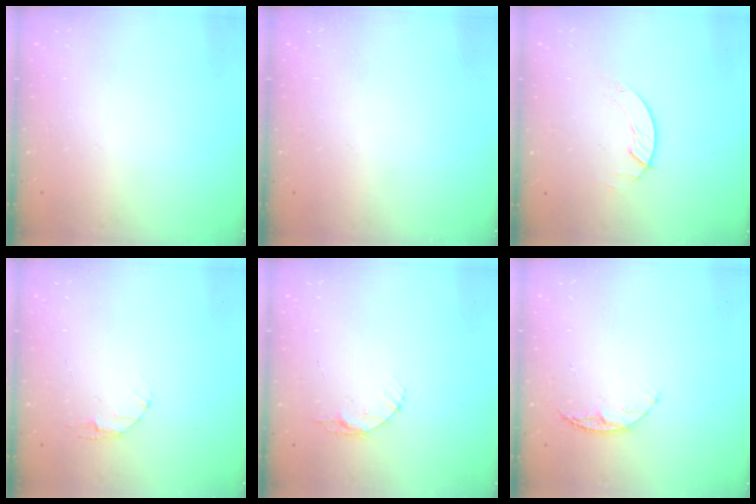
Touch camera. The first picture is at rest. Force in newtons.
{"total": 0.0}
{"total": 1.4, "press": 1.4, "slide": 0.2}
{"total": 3.1, "press": 3.1, "slide": 0.4}
{"total": 3.3, "press": 3.3, "slide": 0.4}
{"total": 6.1, "press": 6.0, "slide": 0.7}